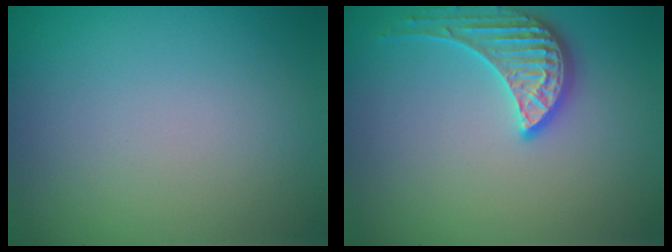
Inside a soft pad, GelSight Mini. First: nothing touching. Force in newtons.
{"total": 3.2, "press": 3.2, "slide": 0.5}